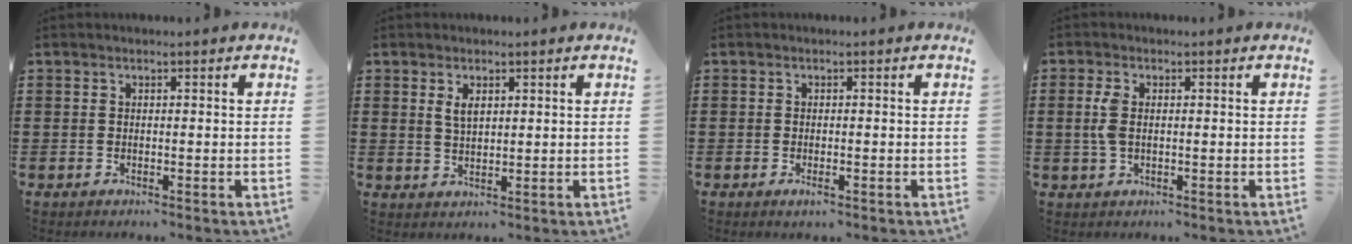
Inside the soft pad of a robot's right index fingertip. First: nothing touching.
{"total": 2.3, "force": [1.1, 1.1, 1.7], "torque": [-0.036, 0.003, 0.020]}
{"total": 0.9, "force": [-0.4, 0.2, 0.8], "torque": [-0.017, -0.006, -0.005]}
{"total": 3.4, "force": [0.3, 1.7, 2.9], "torque": [-0.076, 0.000, -0.001]}